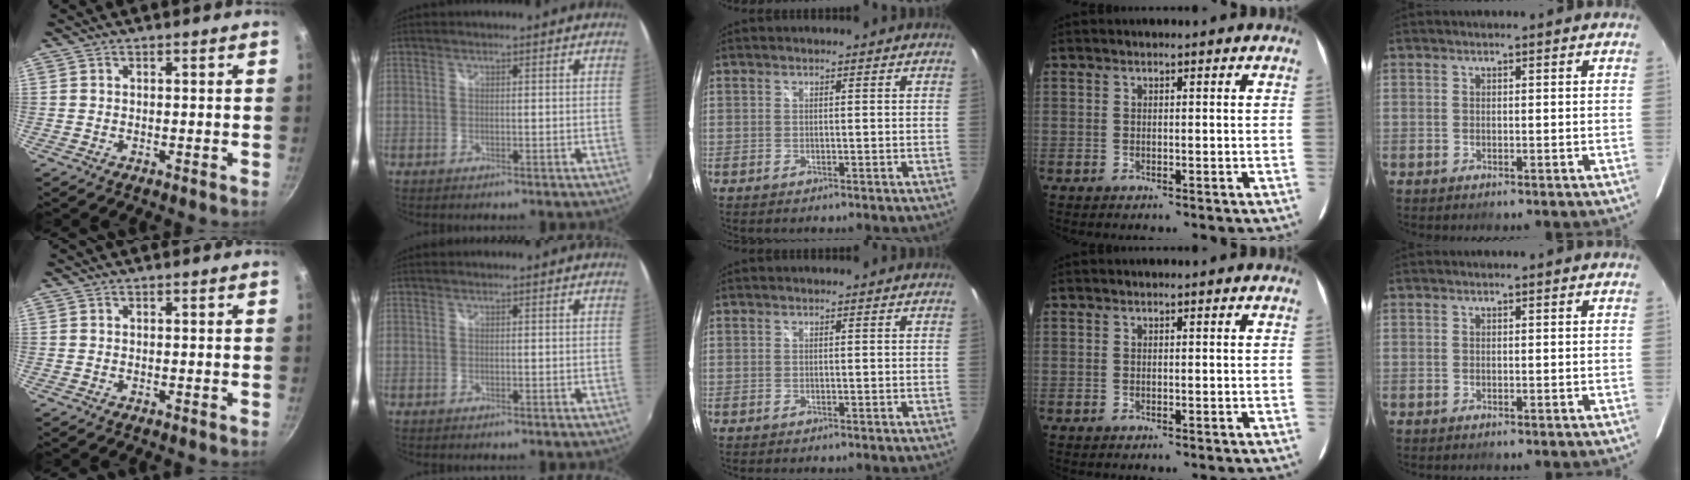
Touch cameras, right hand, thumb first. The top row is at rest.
{}